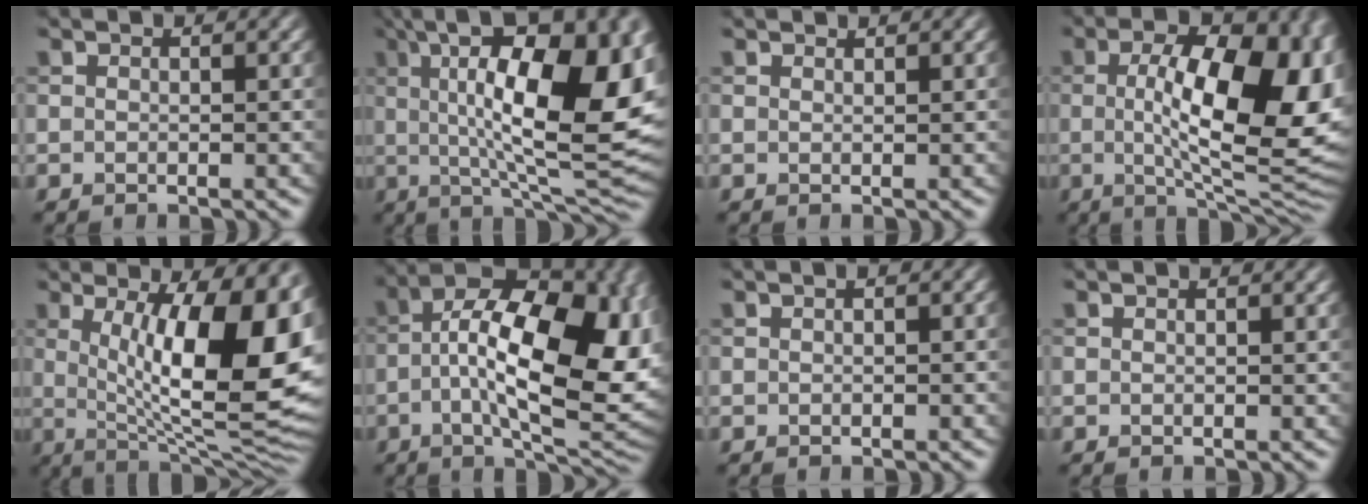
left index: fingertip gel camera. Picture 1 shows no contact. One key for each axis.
{"total": 18.9, "fx": 4.6, "fy": 6.4, "fz": 17.2, "tx": -0.242, "ty": 0.021, "tz": 0.079}
{"total": 0.6, "fx": 0.6, "fy": 0.0, "fz": 0.1, "tx": 0.000, "ty": -0.001, "tz": 0.012}
{"total": 15.5, "fx": 0.9, "fy": 6.5, "fz": 14.0, "tx": -0.186, "ty": 0.001, "tz": 0.020}
{"total": 16.2, "fx": 2.2, "fy": 5.5, "fz": 15.1, "tx": -0.192, "ty": -0.006, "tz": 0.039}
{"total": 17.1, "fx": 0.9, "fy": 7.7, "fz": 15.2, "tx": -0.216, "ty": 0.015, "tz": 0.016}
{"total": 0.9, "fx": 0.0, "fy": 0.4, "fz": 0.7, "tx": -0.009, "ty": 0.001, "tz": 0.002}
{"total": 0.0}